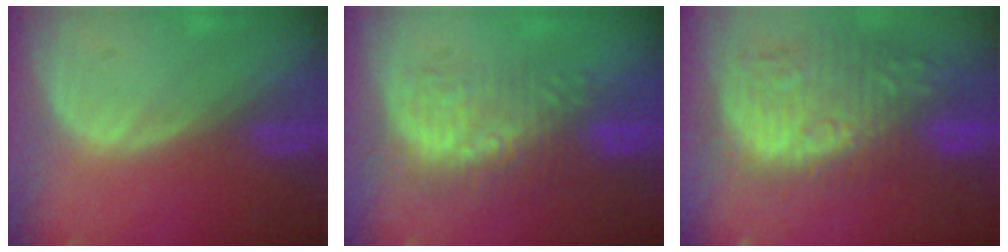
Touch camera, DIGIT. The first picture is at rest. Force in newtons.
{"total": 8.8, "press": 8.5, "slide": 2.3}
{"total": 12.8, "press": 11.7, "slide": 5.4}